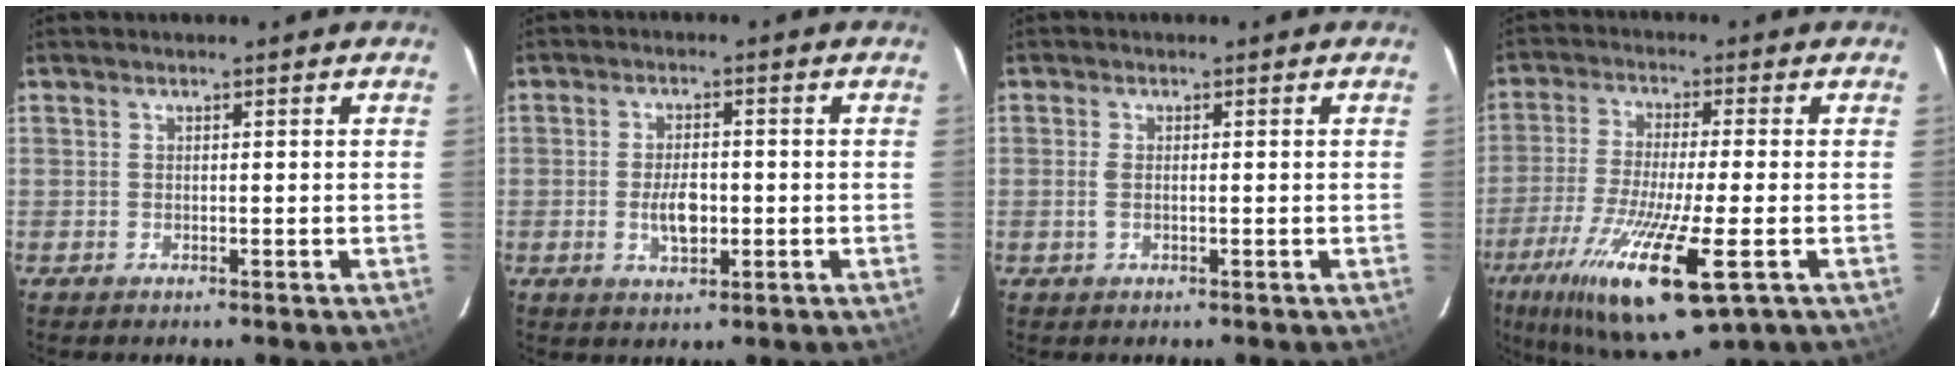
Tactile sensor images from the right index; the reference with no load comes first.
{"total": 5.2, "force": [-1.0, 2.6, 4.4], "torque": [-0.085, -0.002, -0.015]}
{"total": 1.7, "force": [-0.1, 0.7, 1.5], "torque": [-0.035, -0.001, -0.003]}
{"total": 19.3, "force": [-9.0, 3.6, 16.7], "torque": [-0.337, -0.061, -0.162]}